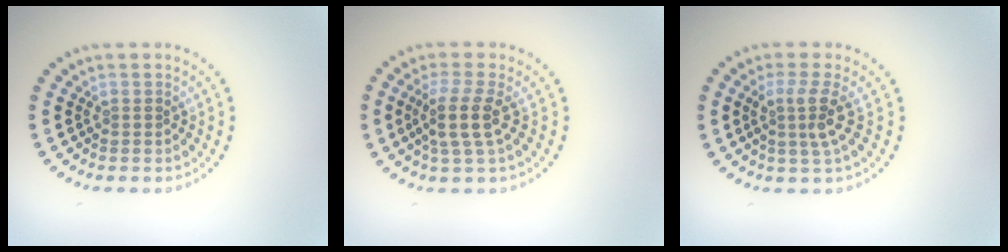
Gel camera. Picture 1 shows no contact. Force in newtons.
{"total": 3.3, "press": 2.6, "slide": 2.0}
{"total": 2.7, "press": 1.9, "slide": 1.9}